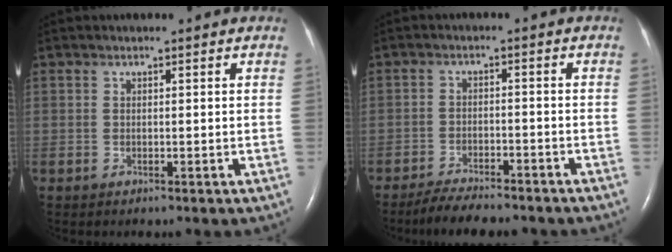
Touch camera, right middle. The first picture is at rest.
{"total": 8.6, "force": [-7.6, 1.5, 3.8], "torque": [-0.062, -0.015, -0.116]}